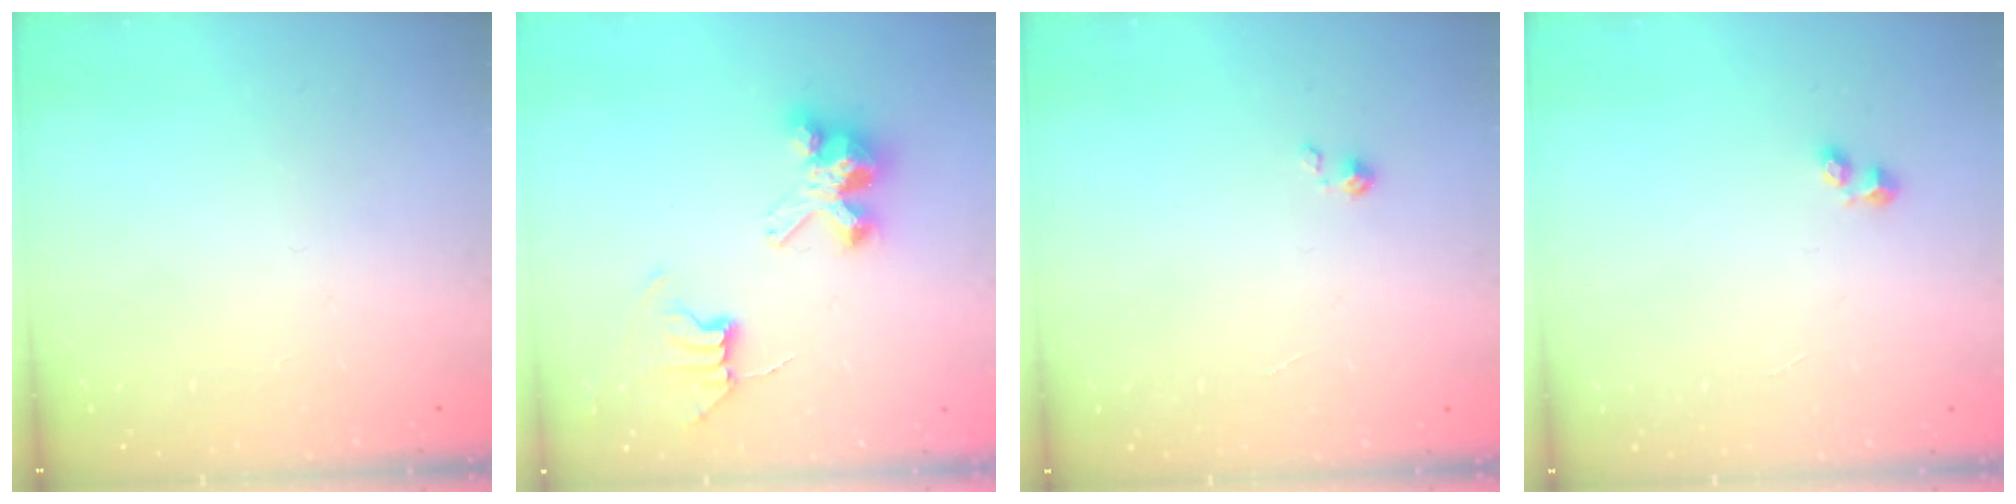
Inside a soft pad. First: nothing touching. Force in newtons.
{"total": 7.9, "press": 7.8, "slide": 0.6}
{"total": 0.0}
{"total": 1.7, "press": 1.6, "slide": 0.6}